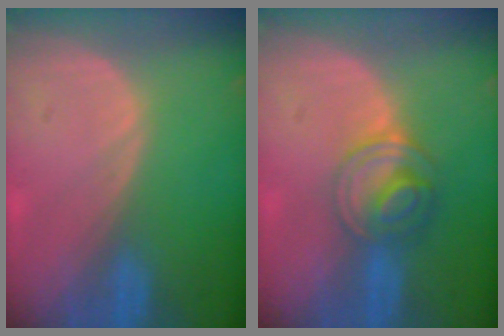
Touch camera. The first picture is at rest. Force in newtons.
{"total": 6.2, "press": 5.4, "slide": 3.1}